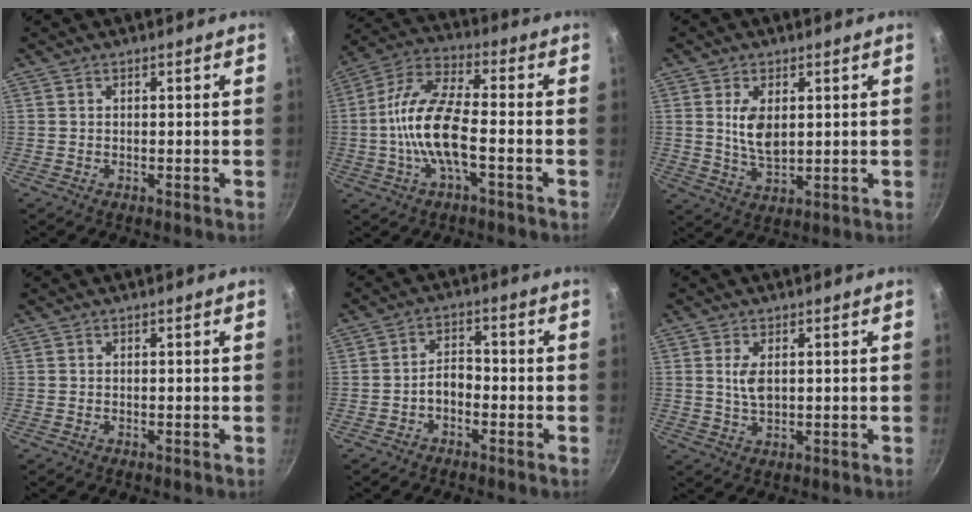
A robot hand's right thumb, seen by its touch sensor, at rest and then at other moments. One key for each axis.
{"total": 13.8, "fx": -2.5, "fy": 5.1, "fz": 12.6, "tx": -0.264, "ty": 0.038, "tz": -0.050}
{"total": 6.6, "fx": 1.3, "fy": 3.6, "fz": 5.4, "tx": -0.091, "ty": -0.012, "tz": 0.033}
{"total": 0.0}
{"total": 3.9, "fx": -1.6, "fy": 2.5, "fz": 2.6, "tx": -0.032, "ty": 0.024, "tz": -0.037}
{"total": 3.9, "fx": 0.8, "fy": 2.0, "fz": 3.2, "tx": -0.066, "ty": -0.008, "tz": 0.020}